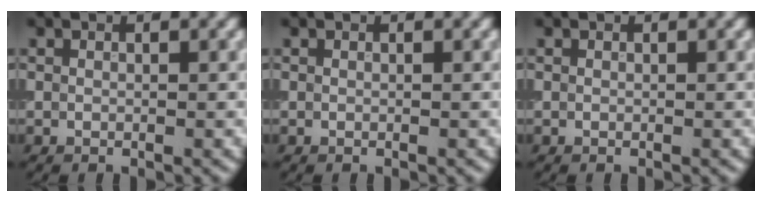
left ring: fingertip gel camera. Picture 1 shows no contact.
{"total": 0.0}
{"total": 0.0}